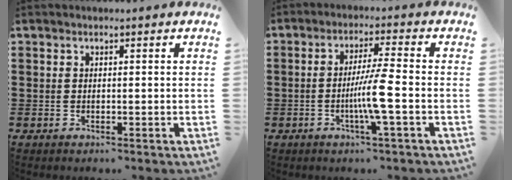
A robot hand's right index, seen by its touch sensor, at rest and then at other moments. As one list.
[{"total": 6.6, "force": [-1.8, -0.4, 6.3], "torque": [-0.122, -0.014, -0.039]}]